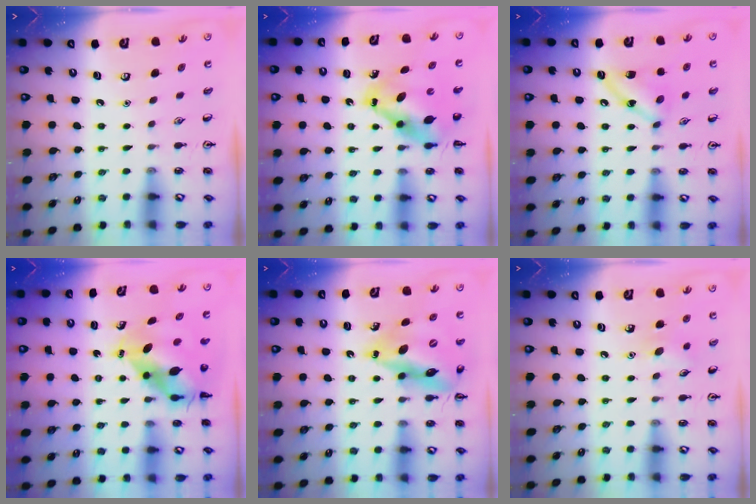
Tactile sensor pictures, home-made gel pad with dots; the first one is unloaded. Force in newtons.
{"total": 7.1, "press": 6.8, "slide": 2.0}
{"total": 7.4, "press": 7.2, "slide": 1.5}
{"total": 8.0, "press": 7.7, "slide": 2.0}
{"total": 15.7, "press": 15.0, "slide": 4.6}
{"total": 7.3, "press": 7.0, "slide": 2.1}